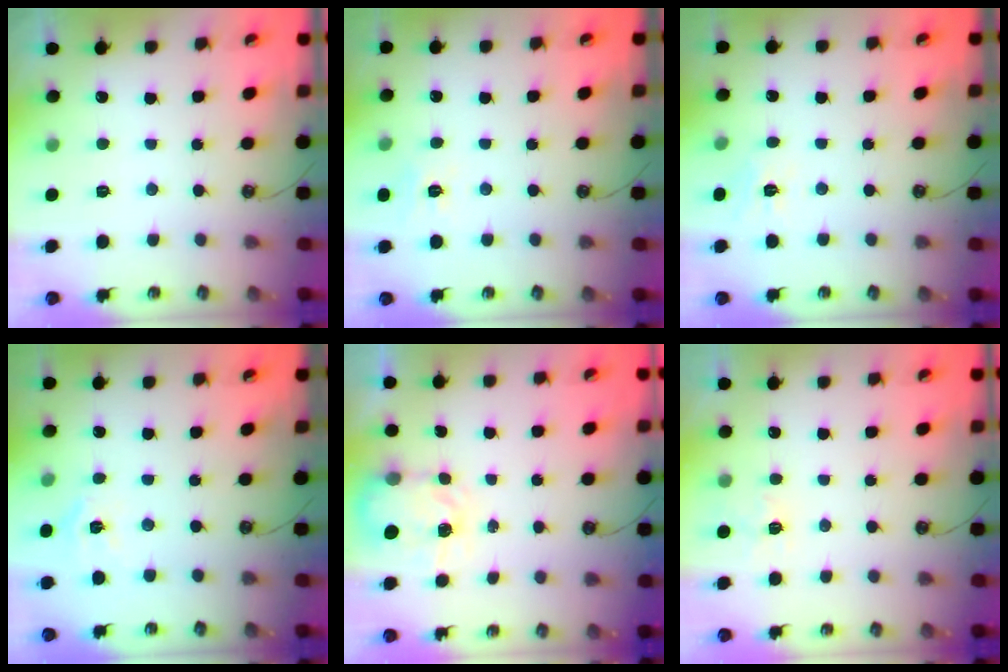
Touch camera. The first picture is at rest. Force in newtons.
{"total": 6.5, "press": 6.5, "slide": 0.7}
{"total": 5.7, "press": 5.7, "slide": 0.5}
{"total": 7.1, "press": 7.1, "slide": 0.7}
{"total": 3.6, "press": 3.5, "slide": 0.5}
{"total": 3.5, "press": 3.4, "slide": 0.5}